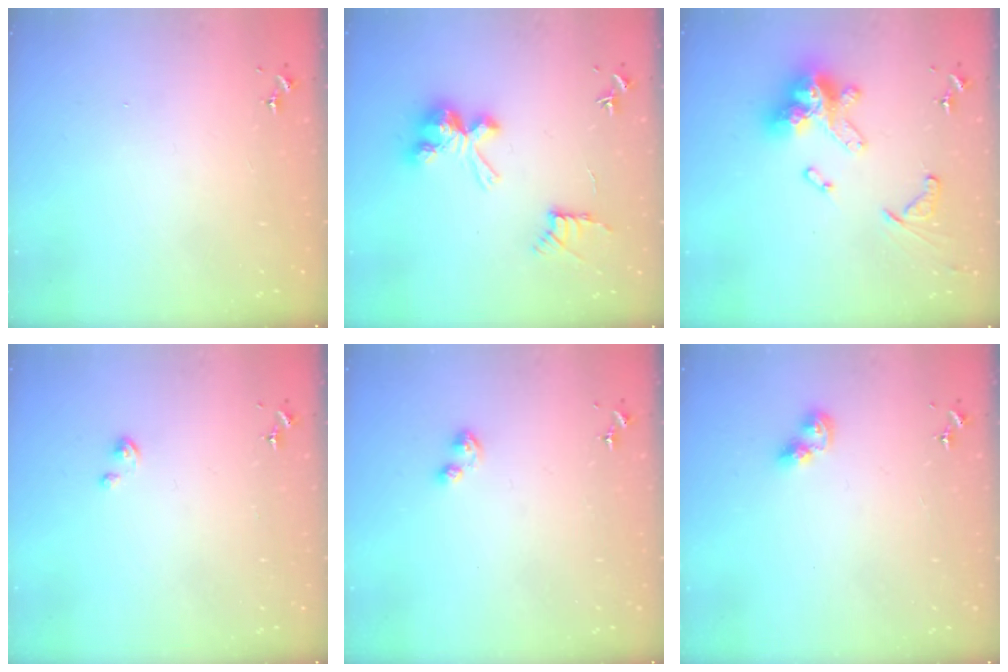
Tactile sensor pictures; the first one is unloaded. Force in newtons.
{"total": 11.3, "press": 11.3, "slide": 0.7}
{"total": 19.2, "press": 19.1, "slide": 1.8}
{"total": 1.1, "press": 1.1, "slide": 0.2}
{"total": 4.4, "press": 4.4, "slide": 0.4}
{"total": 5.7, "press": 5.7, "slide": 0.4}